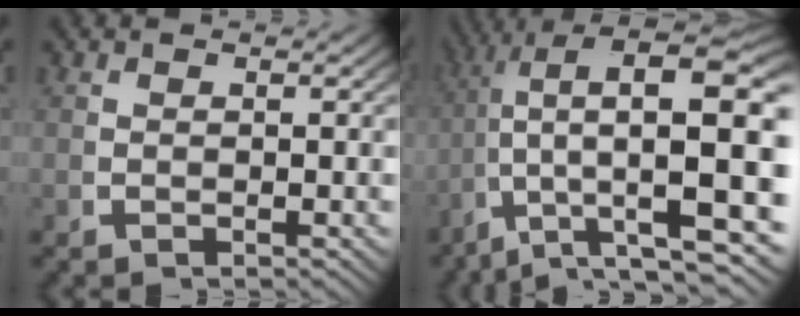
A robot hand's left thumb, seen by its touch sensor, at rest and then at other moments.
{"total": 12.7, "force": [1.8, 5.8, 11.1], "torque": [-0.182, -0.011, 0.044]}